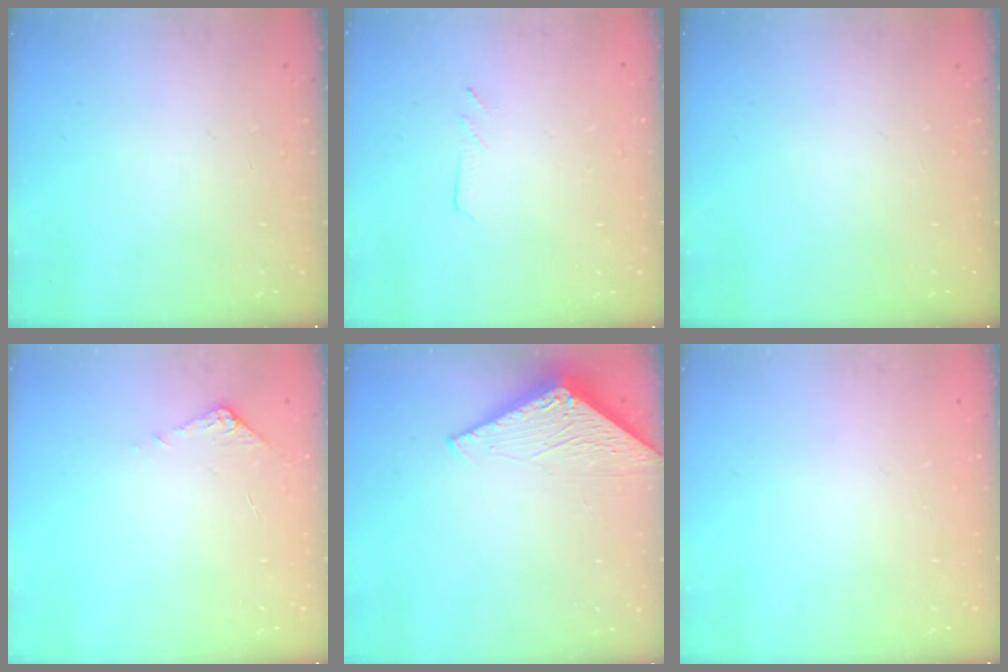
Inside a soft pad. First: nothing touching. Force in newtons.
{"total": 2.2, "press": 2.2, "slide": 0.2}
{"total": 0.0}
{"total": 6.5, "press": 6.4, "slide": 0.6}
{"total": 2.8, "press": 2.8, "slide": 0.2}
{"total": 0.0}